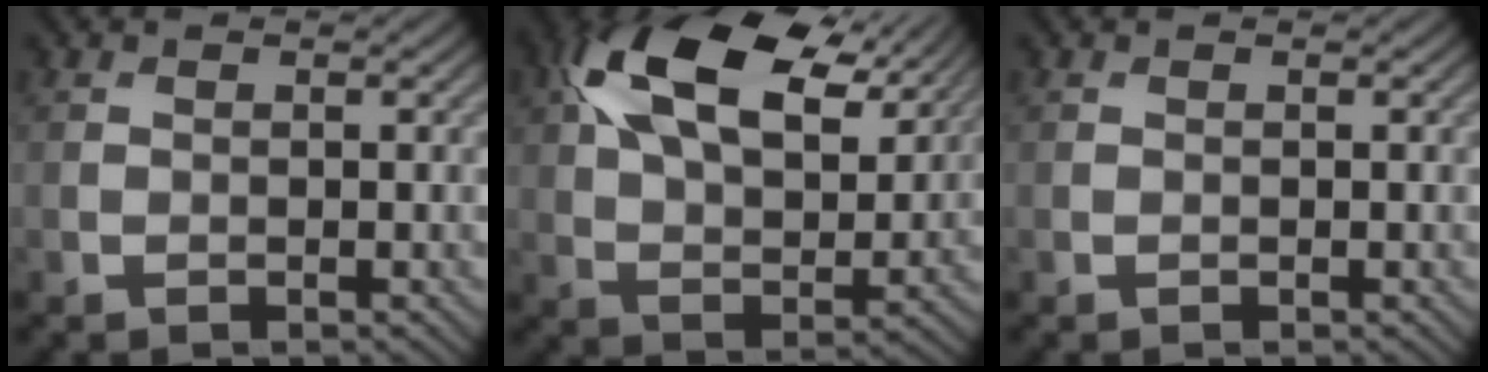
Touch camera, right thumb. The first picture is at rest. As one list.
[{"total": 16.7, "force": [8.0, 8.9, 11.6], "torque": [-0.221, 0.013, 0.125]}, {"total": 0.0}]